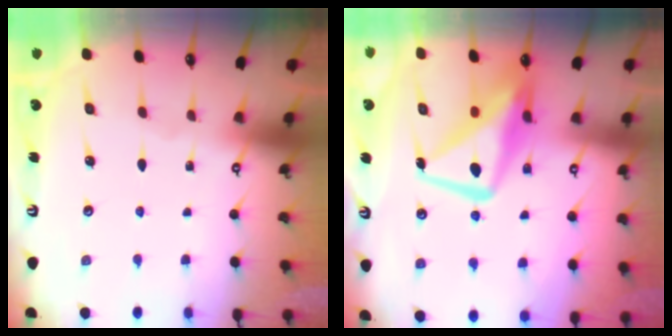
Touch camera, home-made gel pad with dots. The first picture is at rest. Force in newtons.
{"total": 13.2, "press": 13.1, "slide": 1.4}